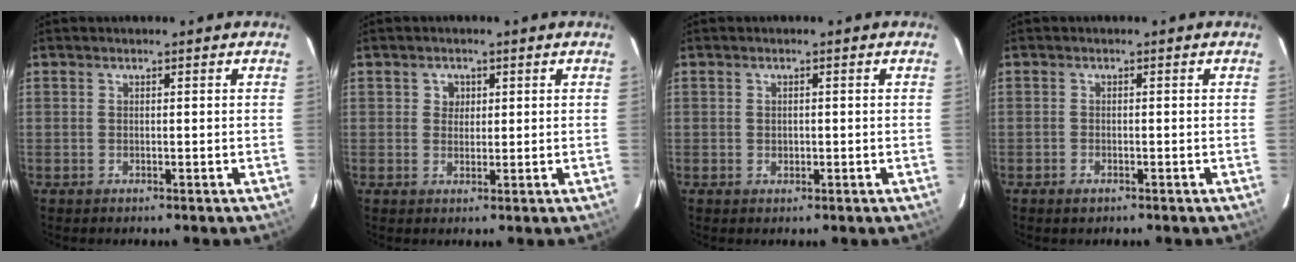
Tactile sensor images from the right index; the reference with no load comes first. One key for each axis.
{"total": 2.3, "fx": 0.6, "fy": 2.2, "fz": 0.3, "tx": 0.000, "ty": 0.010, "tz": 0.008}
{"total": 1.0, "fx": 0.0, "fy": 1.0, "fz": 0.3, "tx": -0.001, "ty": 0.001, "tz": 0.001}
{"total": 1.3, "fx": -0.9, "fy": 0.7, "fz": 0.6, "tx": -0.012, "ty": -0.001, "tz": -0.017}